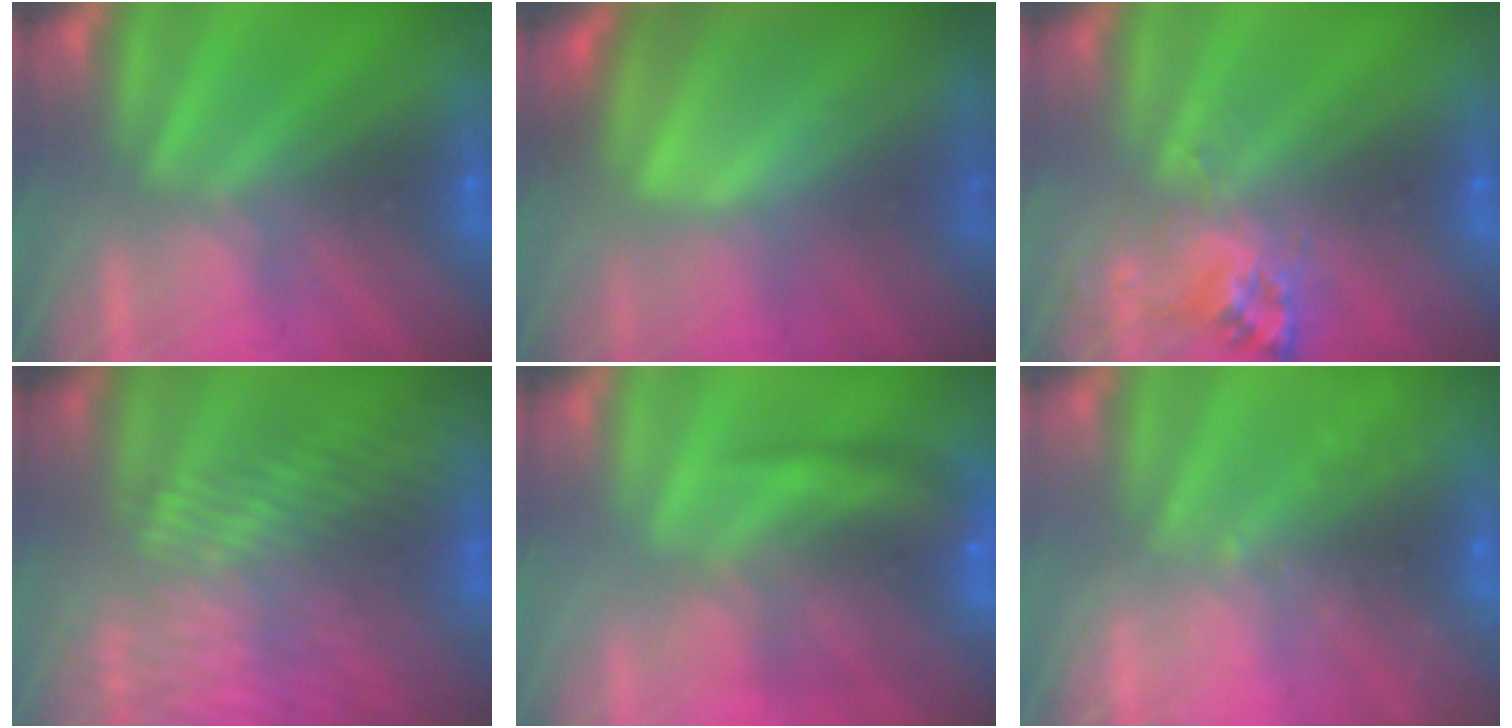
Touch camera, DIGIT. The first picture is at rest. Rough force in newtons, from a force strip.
{"total": 6.7}
{"total": 2.6}
{"total": 9.6}
{"total": 10.8}
{"total": 2.3}